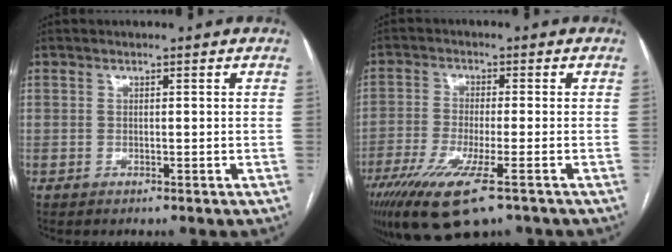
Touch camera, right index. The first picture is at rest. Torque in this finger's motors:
{"motor_torque": [1.45, -0.69, 0.88, 0.21]}